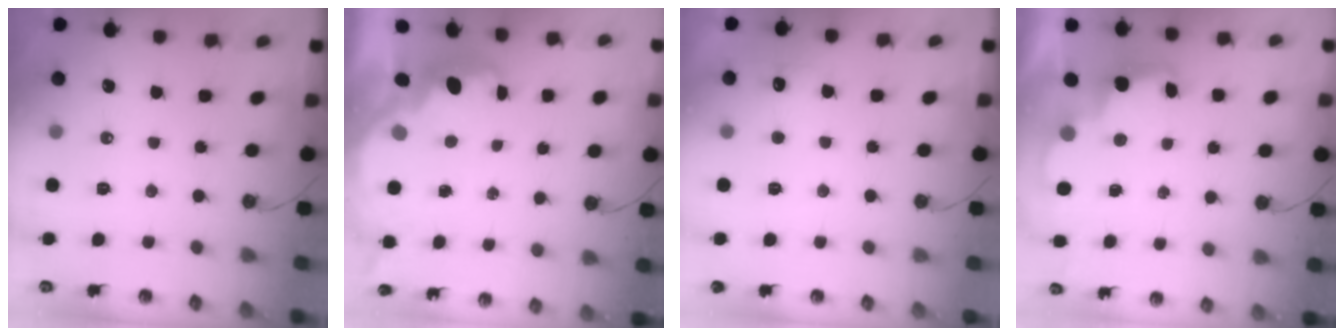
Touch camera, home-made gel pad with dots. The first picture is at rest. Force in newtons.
{"total": 2.7, "press": 2.5, "slide": 0.9}
{"total": 4.9, "press": 4.8, "slide": 1.2}
{"total": 3.3, "press": 3.3, "slide": 0.6}